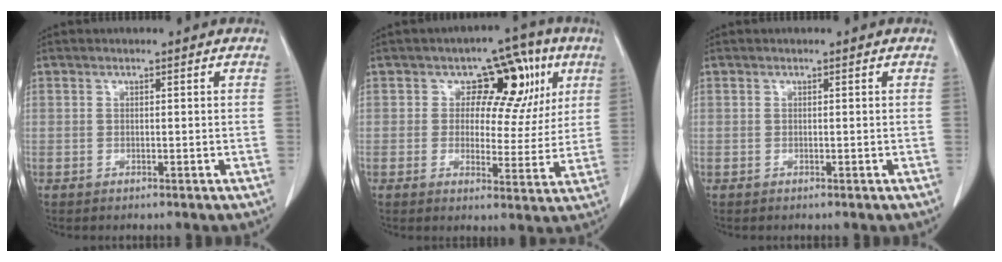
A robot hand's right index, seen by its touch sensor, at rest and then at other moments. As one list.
[{"total": 9.5, "force": [3.4, 6.7, 5.8], "torque": [-0.043, 0.025, 0.046]}, {"total": 0.0}]